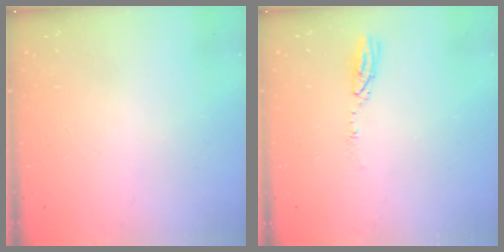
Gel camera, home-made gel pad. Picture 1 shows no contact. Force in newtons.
{"total": 3.8, "press": 3.7, "slide": 0.2}